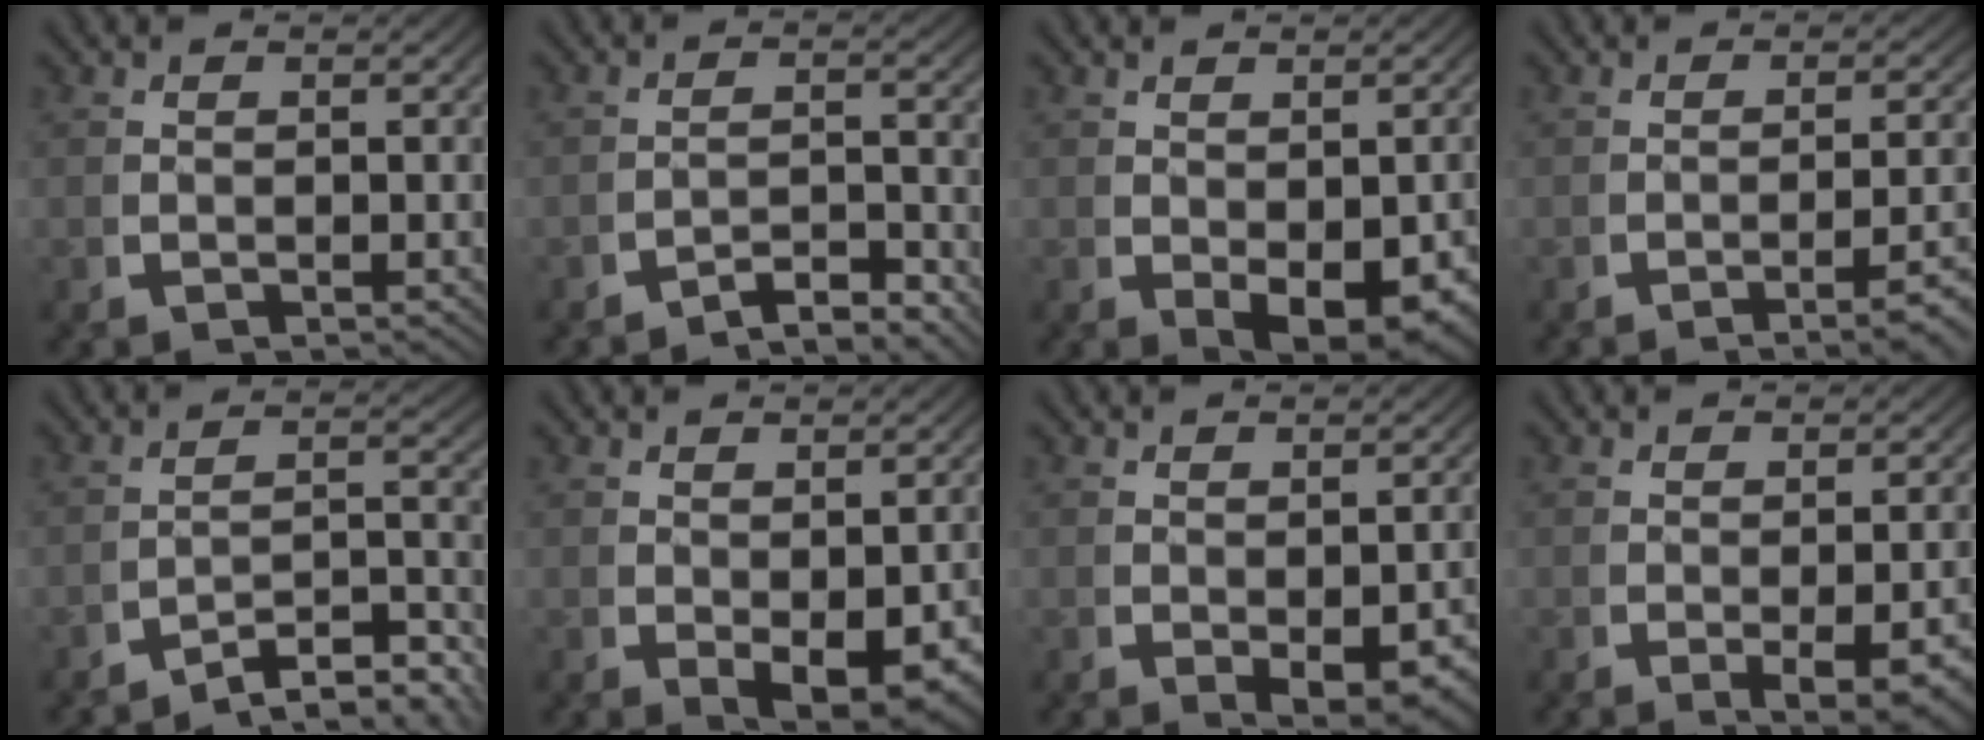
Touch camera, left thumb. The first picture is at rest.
{"total": 3.1, "force": [-2.9, 0.3, 1.2], "torque": [-0.010, -0.002, -0.055]}
{"total": 5.0, "force": [-1.0, 2.8, 4.0], "torque": [-0.074, -0.031, 0.009]}
{"total": 4.3, "force": [-2.4, 0.6, 3.5], "torque": [-0.044, 0.006, -0.039]}
{"total": 6.4, "force": [-4.6, 2.4, 3.8], "torque": [-0.054, -0.017, -0.068]}
{"total": 4.6, "force": [-0.9, 2.5, 3.7], "torque": [-0.070, -0.028, 0.009]}
{"total": 3.8, "force": [-0.9, 2.0, 3.1], "torque": [-0.058, -0.022, 0.001]}
{"total": 4.3, "force": [-1.4, 1.5, 3.8], "torque": [-0.064, -0.011, -0.013]}